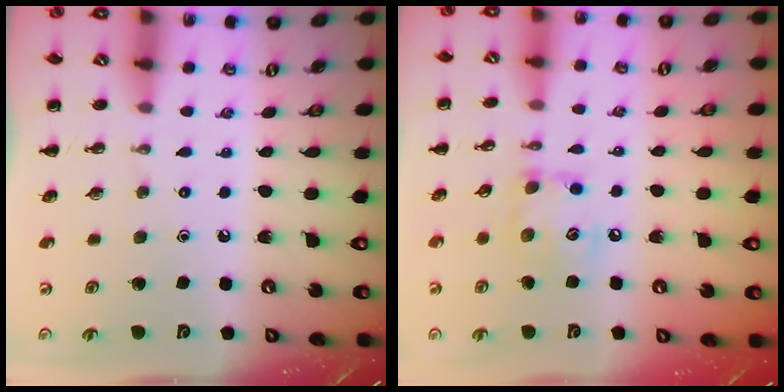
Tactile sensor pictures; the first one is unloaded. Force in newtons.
{"total": 9.4, "press": 9.4, "slide": 0.4}